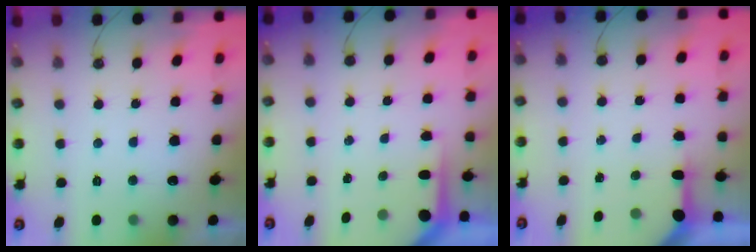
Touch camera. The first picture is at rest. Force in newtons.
{"total": 3.6, "press": 3.6, "slide": 0.3}
{"total": 3.5, "press": 3.5, "slide": 0.3}